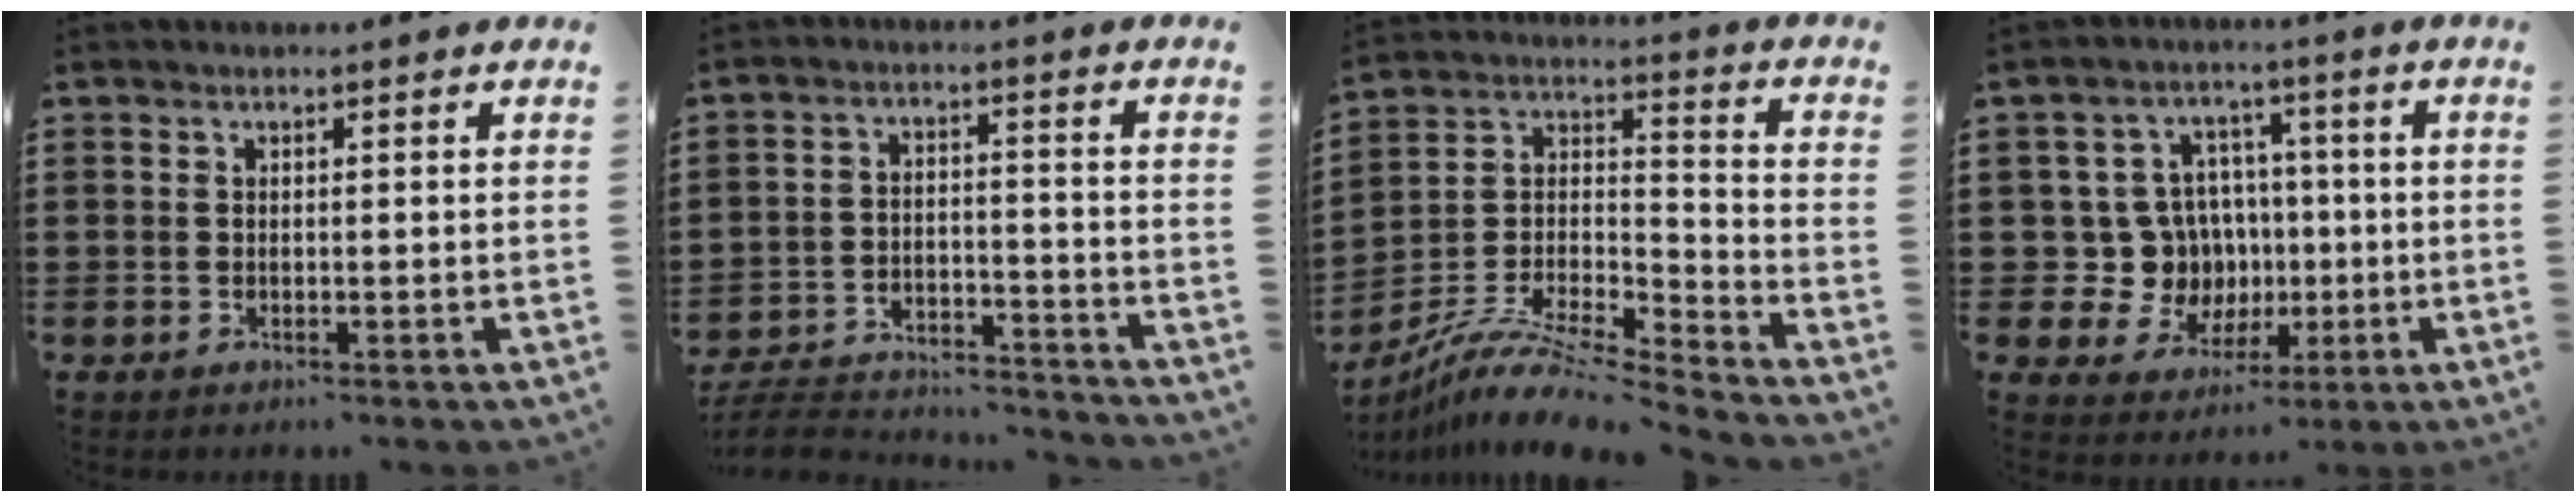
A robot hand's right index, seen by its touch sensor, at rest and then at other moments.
{"total": 5.9, "force": [-5.6, 1.0, 1.5], "torque": [-0.034, 0.006, -0.112]}
{"total": 10.2, "force": [-9.0, 1.7, 4.5], "torque": [-0.095, 0.009, -0.183]}
{"total": 9.6, "force": [-0.1, 9.1, 3.0], "torque": [-0.090, 0.008, 0.010]}